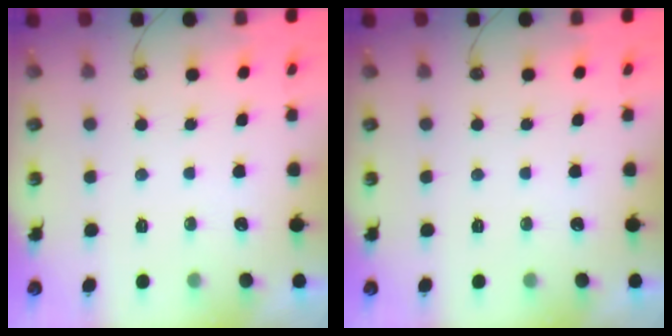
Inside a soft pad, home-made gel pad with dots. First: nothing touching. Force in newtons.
{"total": 0.0}